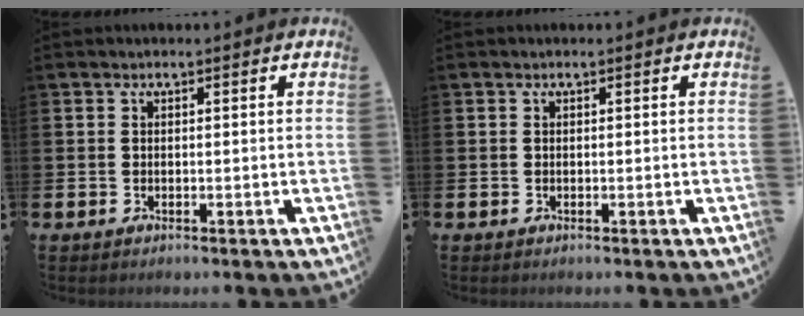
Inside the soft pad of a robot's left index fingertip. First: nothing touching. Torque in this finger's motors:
{"motor_torque": [-0.15, -0.12, -0.14, -0.04]}